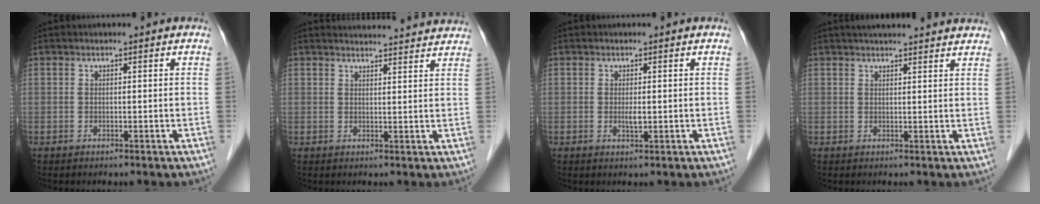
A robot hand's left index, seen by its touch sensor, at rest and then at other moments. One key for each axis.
{"total": 12.1, "fx": 11.7, "fy": 1.2, "fz": 2.6, "tx": -0.021, "ty": 0.010, "tz": 0.125}
{"total": 1.3, "fx": -0.2, "fy": 0.3, "fz": 1.3, "tx": -0.024, "ty": -0.006, "tz": -0.002}
{"total": 12.3, "fx": 11.0, "fy": 1.3, "fz": 5.3, "tx": -0.068, "ty": 0.028, "tz": 0.129}